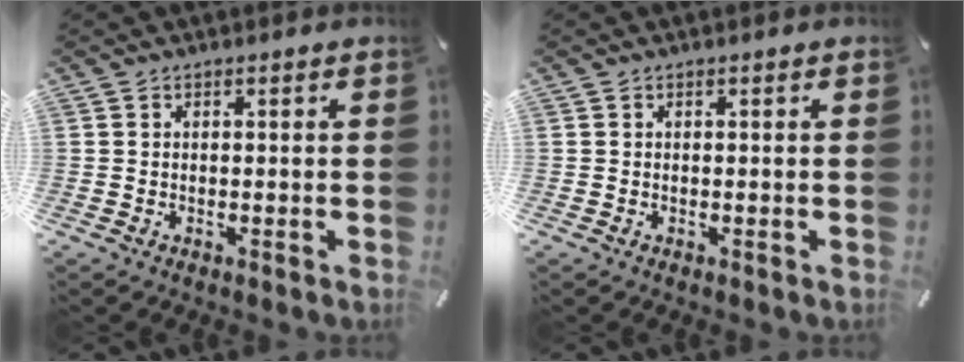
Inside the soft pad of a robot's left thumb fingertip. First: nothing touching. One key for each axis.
{"total": 0.0}